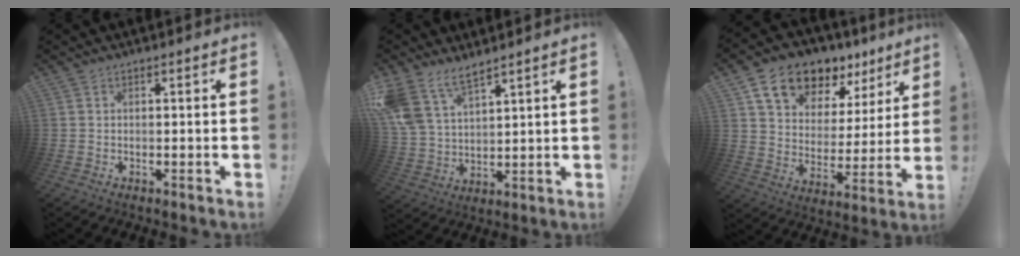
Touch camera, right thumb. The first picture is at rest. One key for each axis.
{"total": 11.0, "fx": 8.4, "fy": 4.9, "fz": 5.0, "tx": -0.112, "ty": -0.050, "tz": 0.167}
{"total": 14.2, "fx": 10.3, "fy": 7.7, "fz": 6.1, "tx": -0.104, "ty": -0.070, "tz": 0.191}